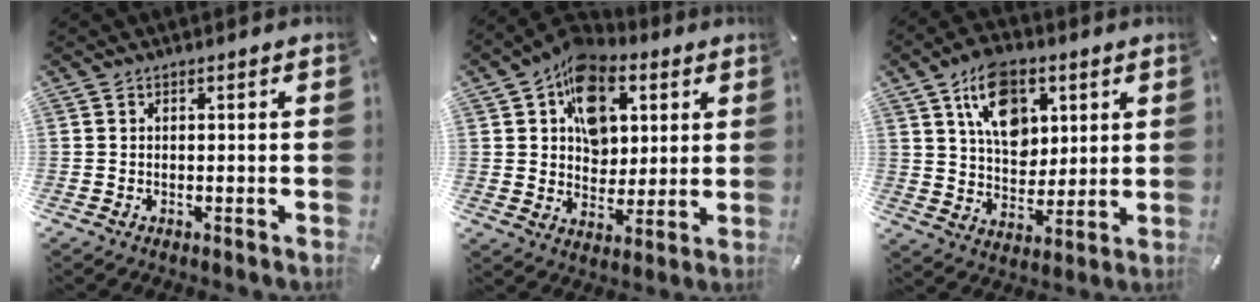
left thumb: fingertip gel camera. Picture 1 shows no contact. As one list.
[{"total": 13.1, "force": [5.4, 10.2, 6.3], "torque": [-0.106, -0.028, 0.101]}, {"total": 13.4, "force": [6.1, 9.1, 7.6], "torque": [-0.122, -0.013, 0.113]}]